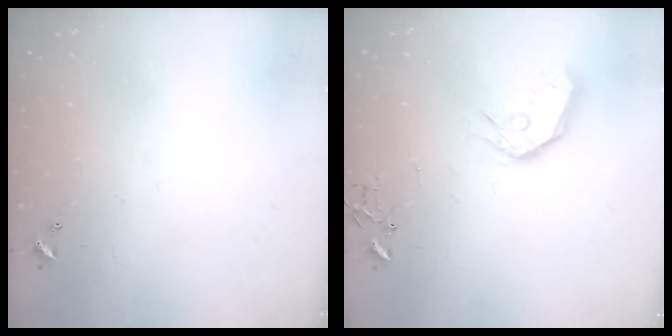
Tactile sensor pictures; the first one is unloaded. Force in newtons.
{"total": 12.0, "press": 11.9, "slide": 1.6}